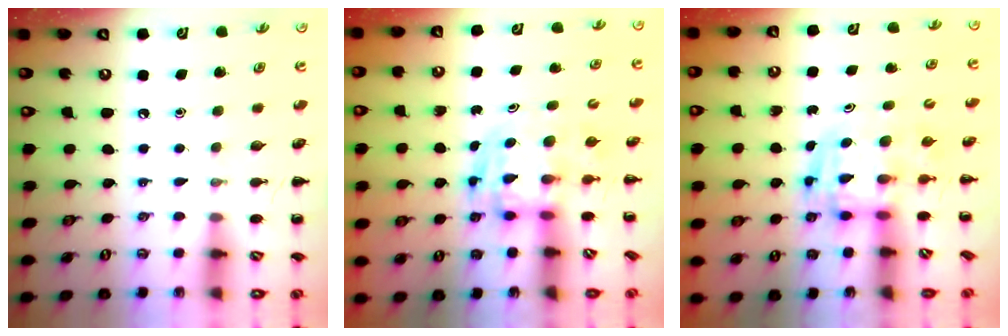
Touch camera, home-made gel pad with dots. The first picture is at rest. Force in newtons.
{"total": 3.5, "press": 3.4, "slide": 0.6}
{"total": 2.9, "press": 2.9, "slide": 0.5}